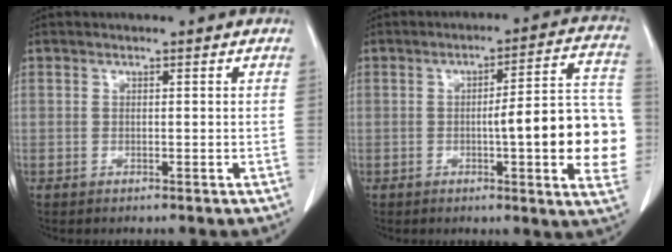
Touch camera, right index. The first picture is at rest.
{"total": 15.7, "force": [-2.1, 2.2, 15.4], "torque": [-0.151, 0.023, -0.024]}